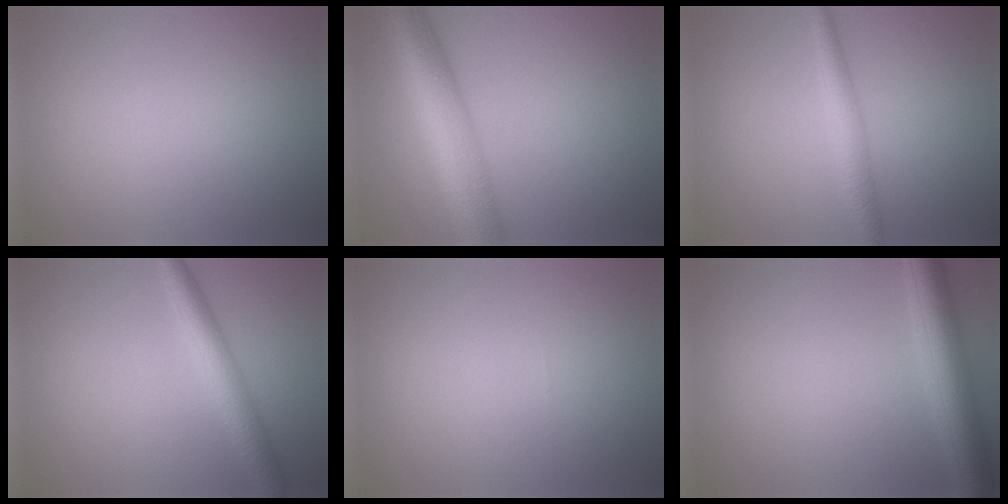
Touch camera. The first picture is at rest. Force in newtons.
{"total": 9.4, "press": 9.4, "slide": 0.3}
{"total": 2.7, "press": 2.7, "slide": 0.0}
{"total": 3.9, "press": 3.9, "slide": 0.0}
{"total": 0.0}
{"total": 5.6, "press": 5.5, "slide": 0.2}